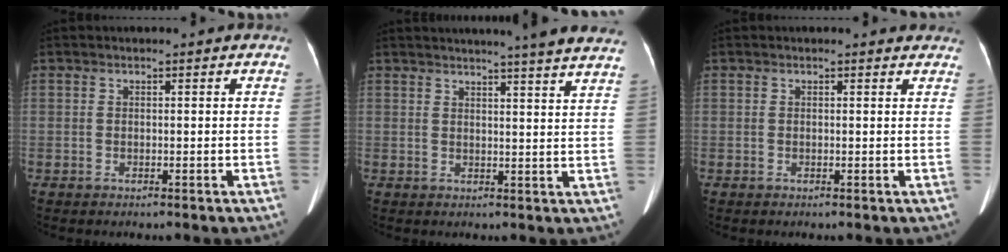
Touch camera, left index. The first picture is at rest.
{"total": 14.8, "force": [13.5, -0.9, 6.1], "torque": [-0.090, -0.036, 0.146]}
{"total": 1.9, "force": [1.8, 0.6, 0.3], "torque": [-0.008, -0.001, 0.006]}